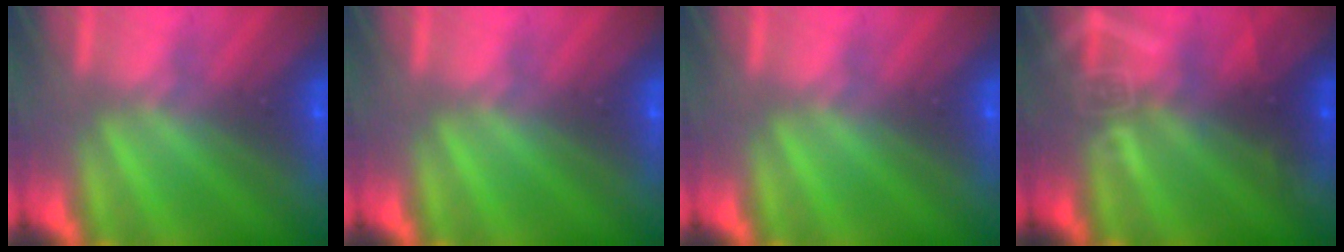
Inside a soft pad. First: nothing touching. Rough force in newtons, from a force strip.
{"total": 0.0}
{"total": 0.0}
{"total": 2.8}